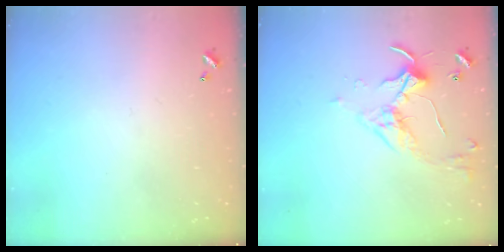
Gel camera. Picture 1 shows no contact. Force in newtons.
{"total": 3.7, "press": 3.7, "slide": 0.5}